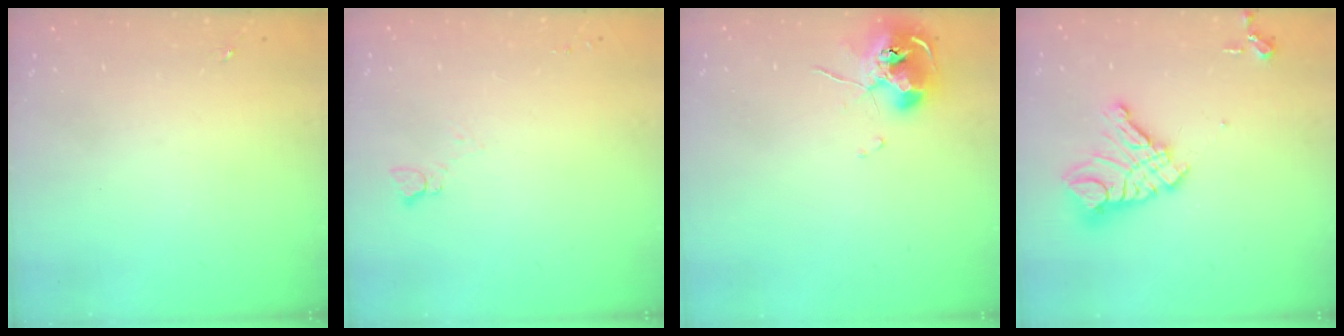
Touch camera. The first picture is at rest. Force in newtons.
{"total": 2.8, "press": 2.7, "slide": 0.3}
{"total": 10.1, "press": 9.9, "slide": 1.5}
{"total": 15.7, "press": 15.6, "slide": 1.8}